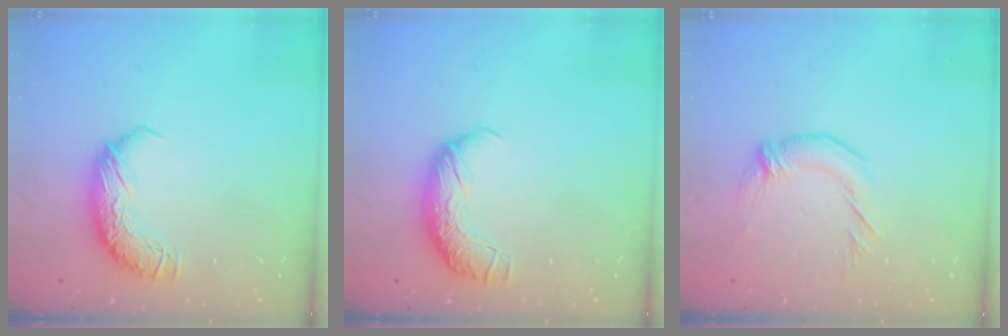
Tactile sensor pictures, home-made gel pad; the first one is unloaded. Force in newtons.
{"total": 2.3, "press": 1.1, "slide": 2.1}
{"total": 1.4, "press": 0.2, "slide": 1.4}